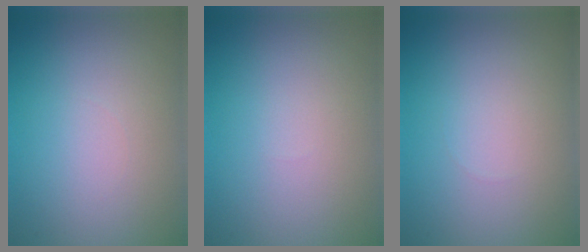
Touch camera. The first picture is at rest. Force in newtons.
{"total": 0.0}
{"total": 0.0}